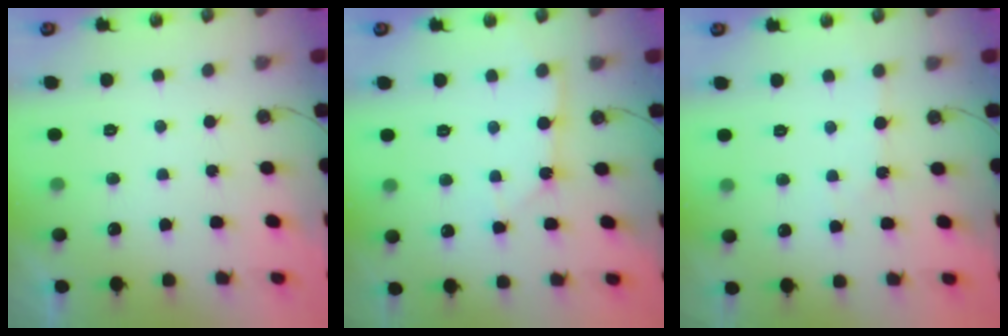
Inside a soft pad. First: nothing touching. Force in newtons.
{"total": 3.5, "press": 3.5, "slide": 0.3}
{"total": 2.2, "press": 2.2, "slide": 0.3}